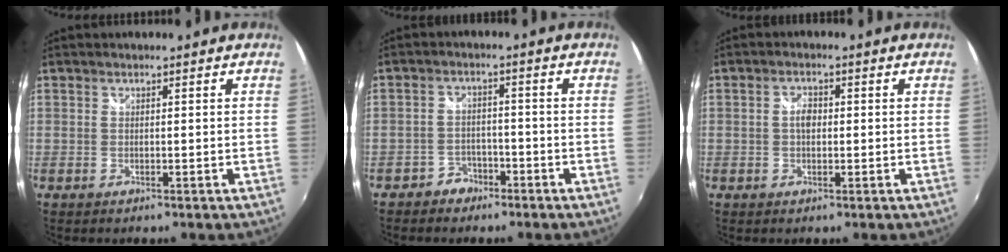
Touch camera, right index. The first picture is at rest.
{"total": 4.3, "force": [-3.2, 2.9, 0.3], "torque": [-0.018, 0.015, -0.056]}
{"total": 2.5, "force": [0.0, 1.6, 1.8], "torque": [-0.032, 0.006, -0.003]}